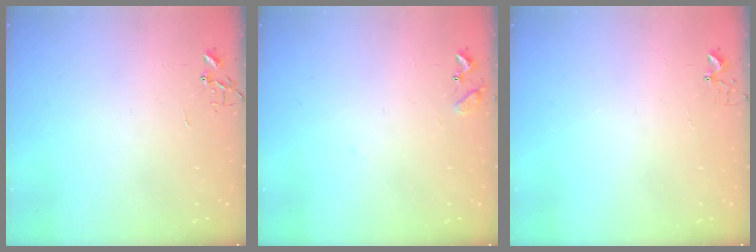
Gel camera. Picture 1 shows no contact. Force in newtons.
{"total": 8.4, "press": 8.4, "slide": 0.5}
{"total": 3.8, "press": 3.8, "slide": 0.3}